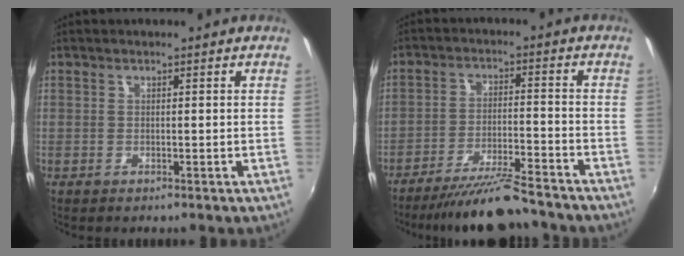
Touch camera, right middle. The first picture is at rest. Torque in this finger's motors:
{"motor_torque": [1.07, -1.07, 0.16, 0.06]}